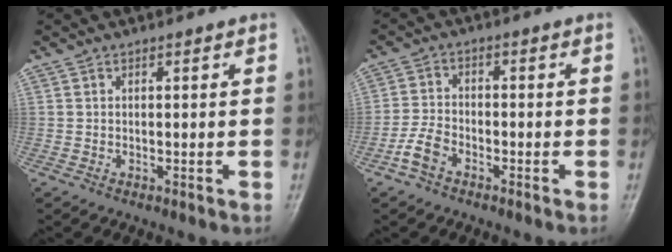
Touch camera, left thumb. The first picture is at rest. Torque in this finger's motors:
{"motor_torque": [0.09, 0.46, 0.15, -0.02, 0.01]}